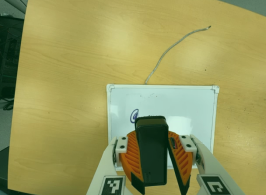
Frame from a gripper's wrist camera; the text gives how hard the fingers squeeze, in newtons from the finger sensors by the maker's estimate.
{"total": 11.2, "left": 11.5, "right": 10.9}